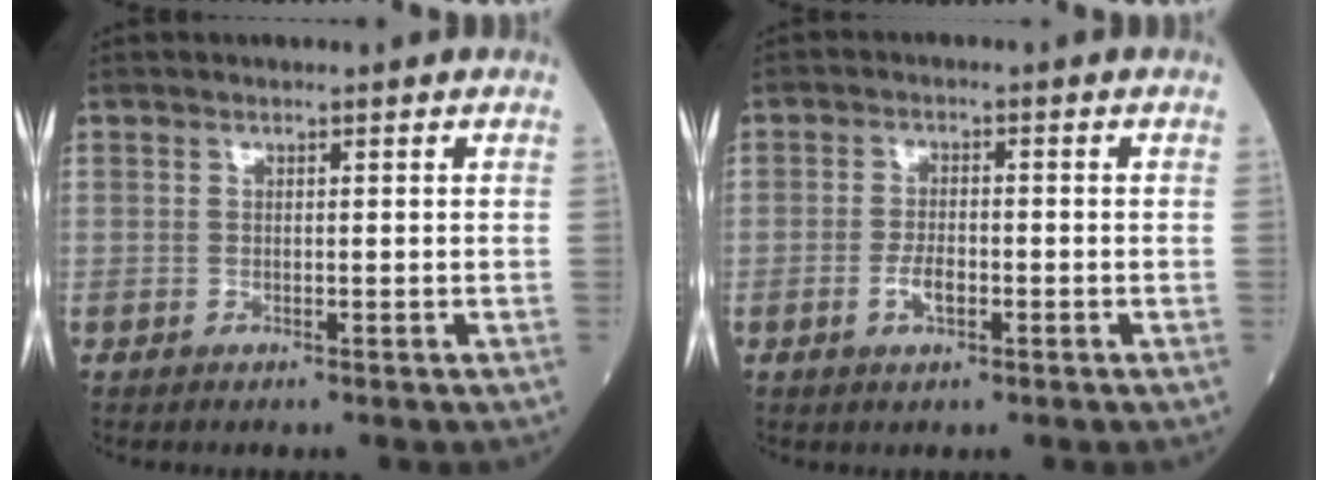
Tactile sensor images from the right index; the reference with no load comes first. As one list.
[{"total": 3.2, "force": [-1.2, 1.3, 2.7], "torque": [-0.051, 0.003, -0.021]}]